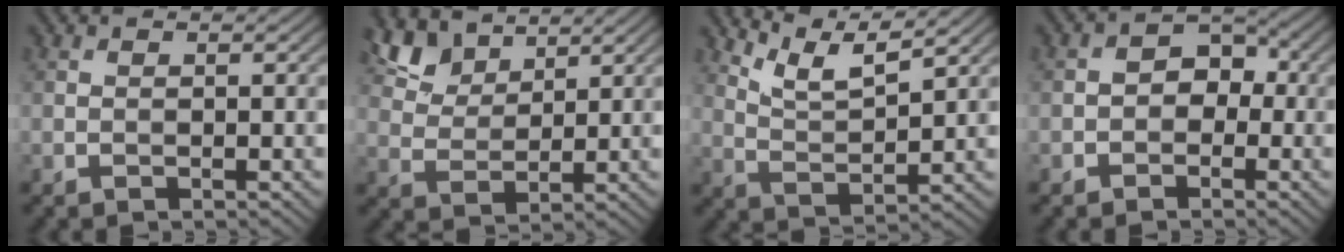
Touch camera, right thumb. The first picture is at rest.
{"total": 6.8, "force": [5.0, 3.1, 3.3], "torque": [-0.083, 0.008, 0.103]}
{"total": 7.2, "force": [5.7, 1.2, 4.2], "torque": [-0.099, -0.001, 0.114]}
{"total": 3.7, "force": [-0.8, 2.9, 2.2], "torque": [-0.025, 0.008, -0.023]}